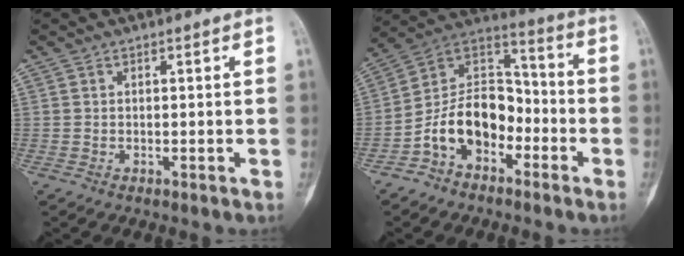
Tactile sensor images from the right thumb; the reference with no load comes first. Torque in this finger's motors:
{"motor_torque": [0.60, 0.56, 1.08, -1.08, 0.12]}